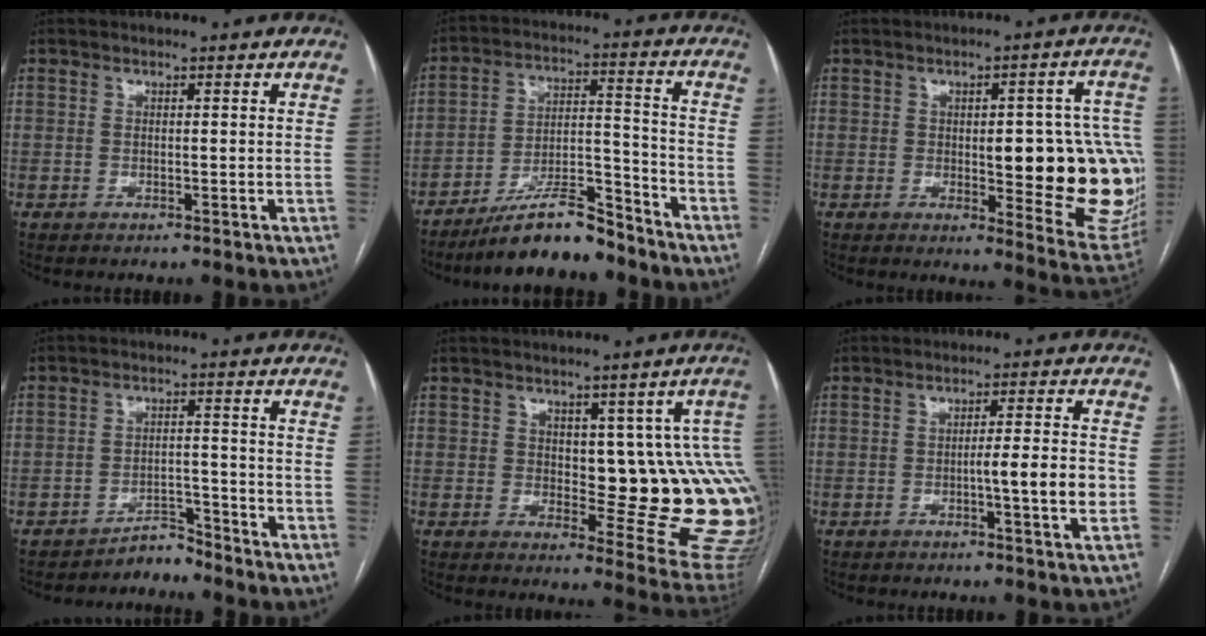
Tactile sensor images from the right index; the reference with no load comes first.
{"total": 12.3, "force": [-10.4, 2.5, 6.0], "torque": [-0.096, 0.020, -0.180]}
{"total": 19.3, "force": [-0.8, 6.3, 18.2], "torque": [-0.156, 0.012, 0.008]}
{"total": 3.1, "force": [-3.0, 0.6, -0.5], "torque": [0.017, 0.001, -0.050]}
{"total": 13.7, "force": [1.0, 4.9, 12.7], "torque": [-0.104, 0.005, 0.021]}
{"total": 6.0, "force": [-1.2, -0.1, 5.9], "torque": [-0.085, 0.002, -0.017]}